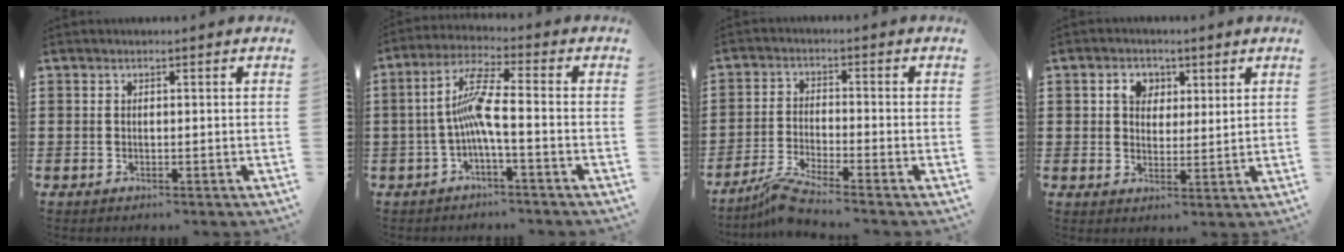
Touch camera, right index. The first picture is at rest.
{"total": 7.4, "force": [-1.5, 0.7, 7.2], "torque": [-0.152, -0.004, -0.035]}
{"total": 4.4, "force": [-3.9, -0.1, 2.2], "torque": [-0.058, -0.012, -0.076]}
{"total": 3.7, "force": [1.8, 2.8, 1.6], "torque": [-0.046, 0.011, 0.030]}